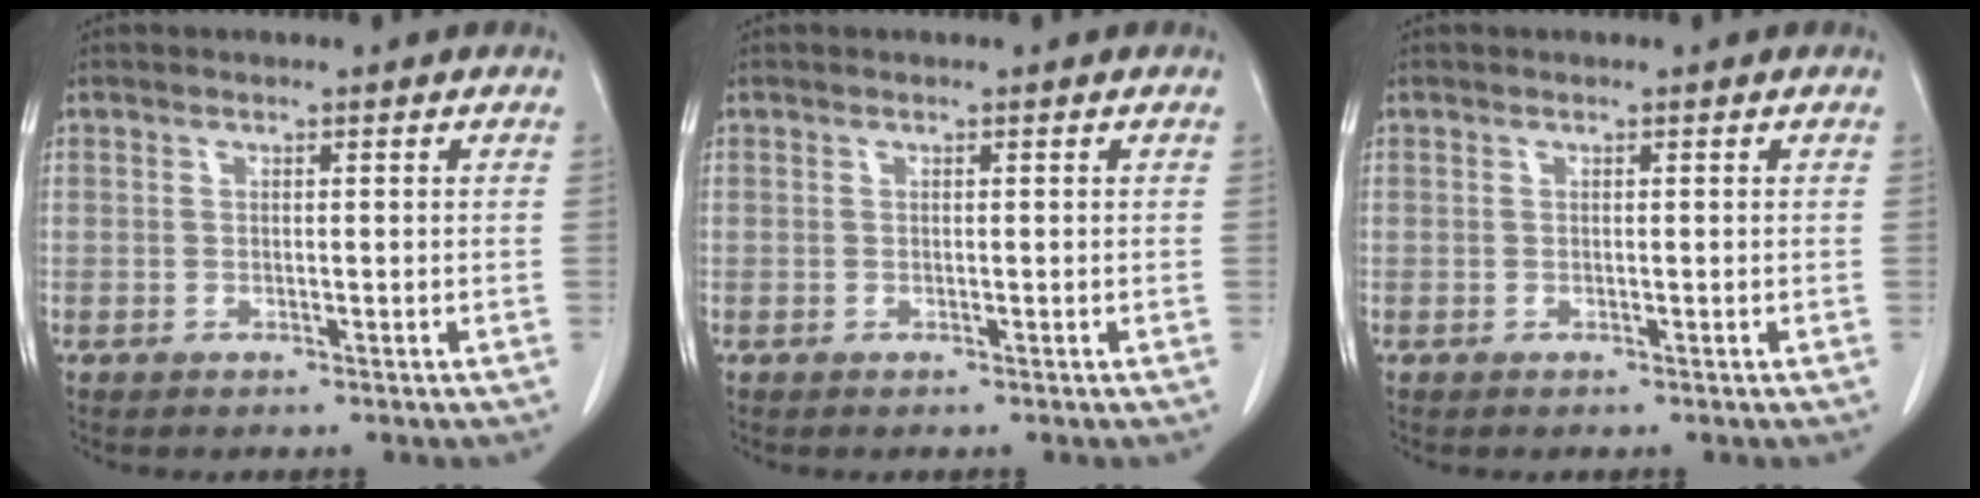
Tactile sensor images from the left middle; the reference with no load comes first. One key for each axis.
{"total": 0.0}
{"total": 0.0}